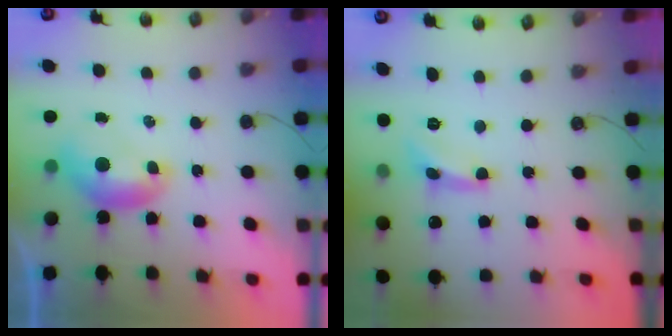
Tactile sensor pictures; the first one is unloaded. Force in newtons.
{"total": 1.4, "press": 1.3, "slide": 0.3}